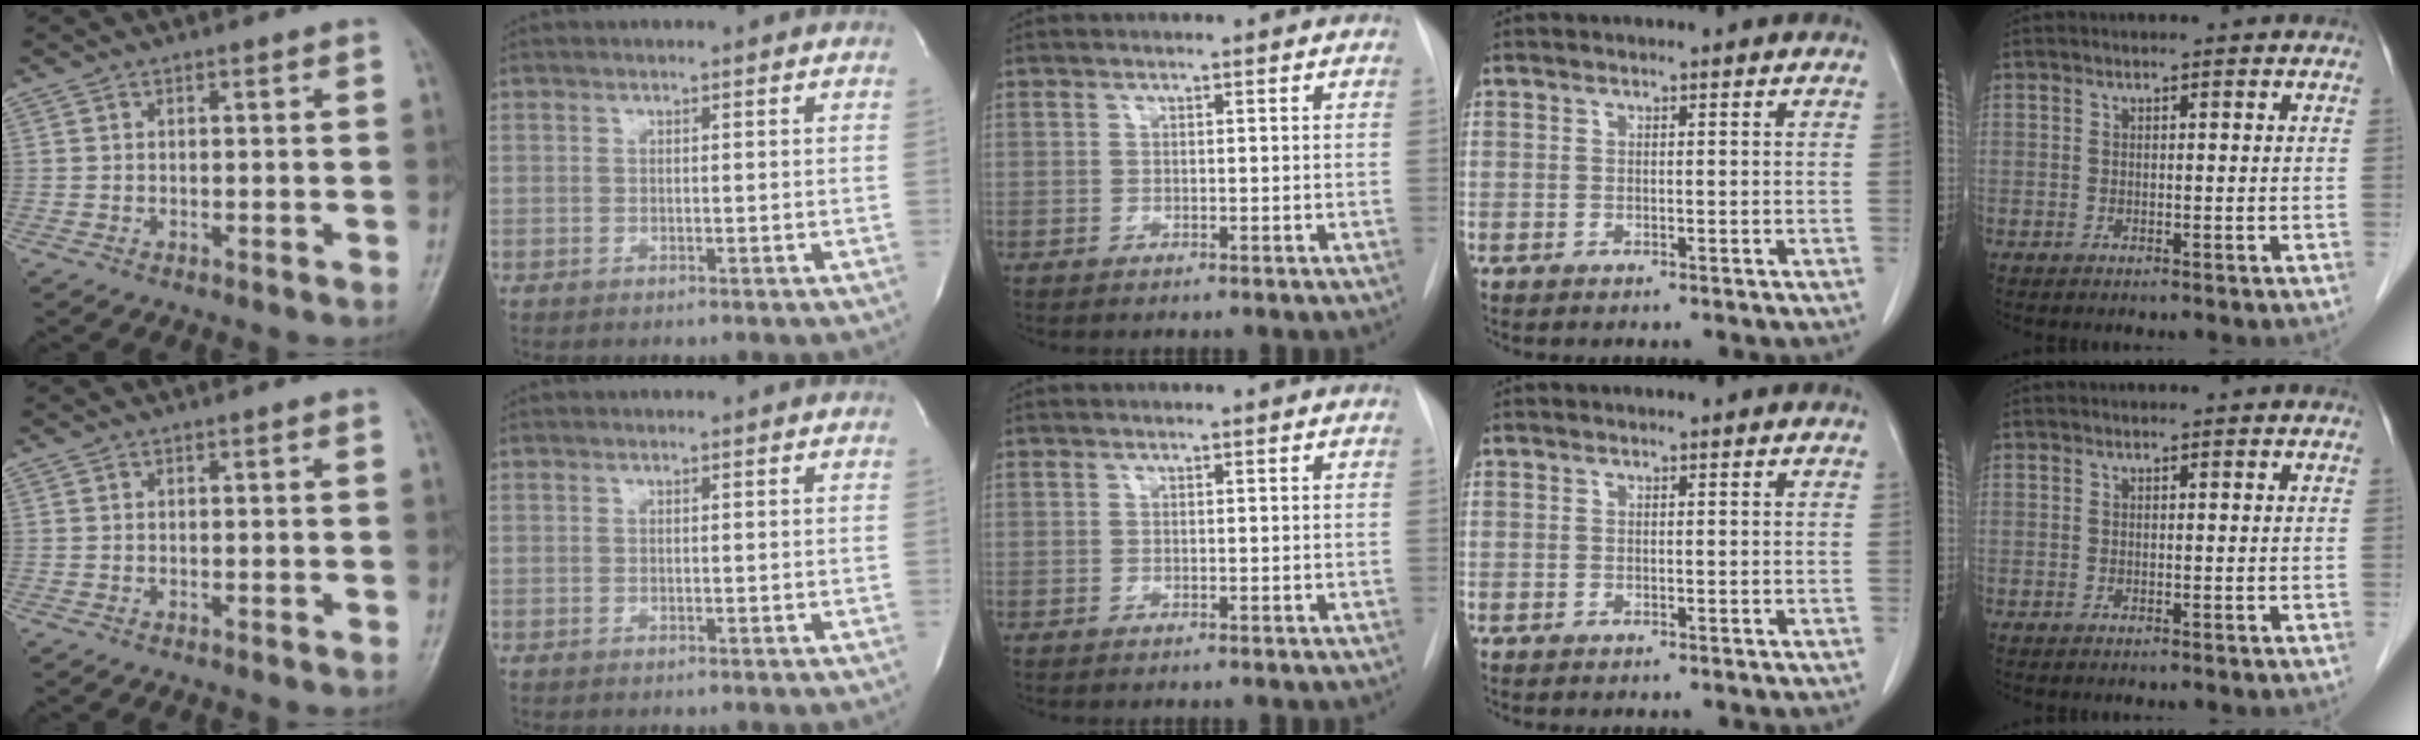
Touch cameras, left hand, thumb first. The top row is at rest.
{}